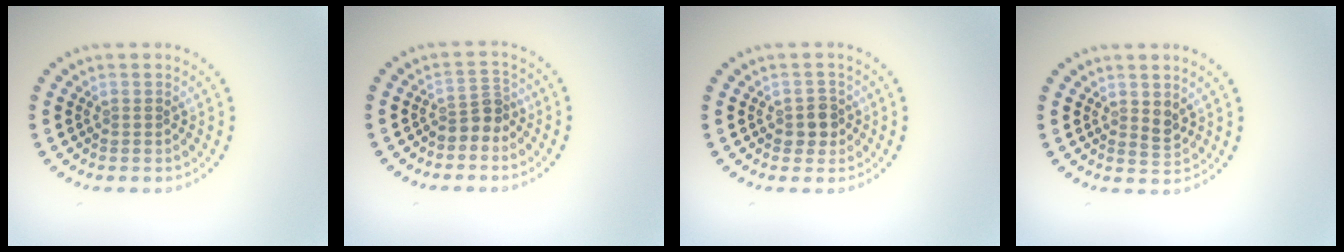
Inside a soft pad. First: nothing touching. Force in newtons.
{"total": 2.3, "press": 1.8, "slide": 1.5}
{"total": 1.9, "press": 1.7, "slide": 0.8}
{"total": 1.2, "press": 1.0, "slide": 0.6}